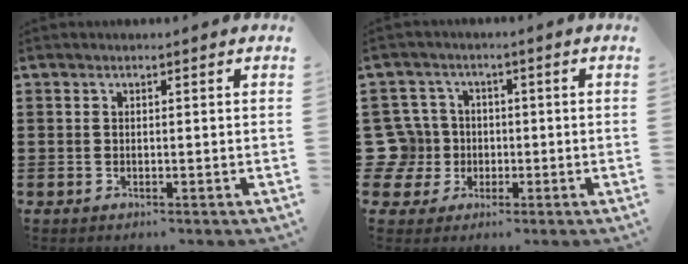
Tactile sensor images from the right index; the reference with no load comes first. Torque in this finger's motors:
{"motor_torque": [0.01, 0.06, -0.04, -0.05]}